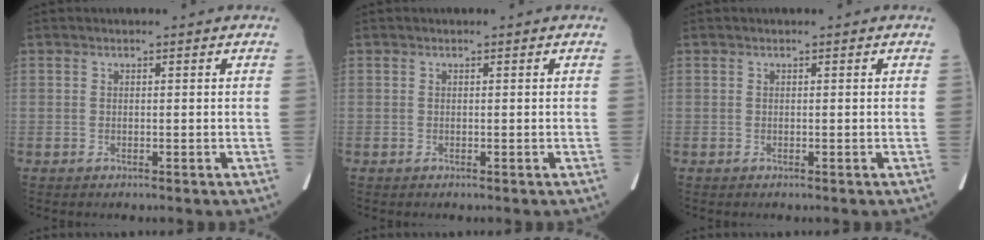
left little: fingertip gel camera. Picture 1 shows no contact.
{"total": 0.0}
{"total": 0.0}